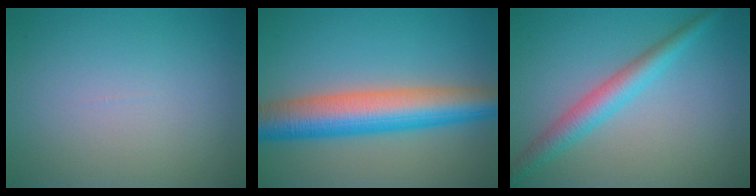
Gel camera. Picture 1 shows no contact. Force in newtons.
{"total": 8.8, "press": 8.8, "slide": 0.5}
{"total": 3.5, "press": 3.5, "slide": 0.1}